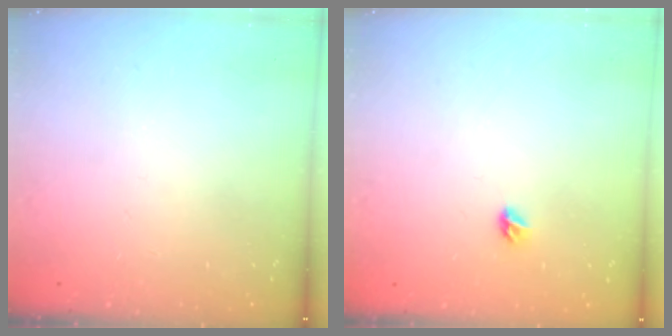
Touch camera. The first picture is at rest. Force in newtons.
{"total": 3.8, "press": 3.8, "slide": 0.7}